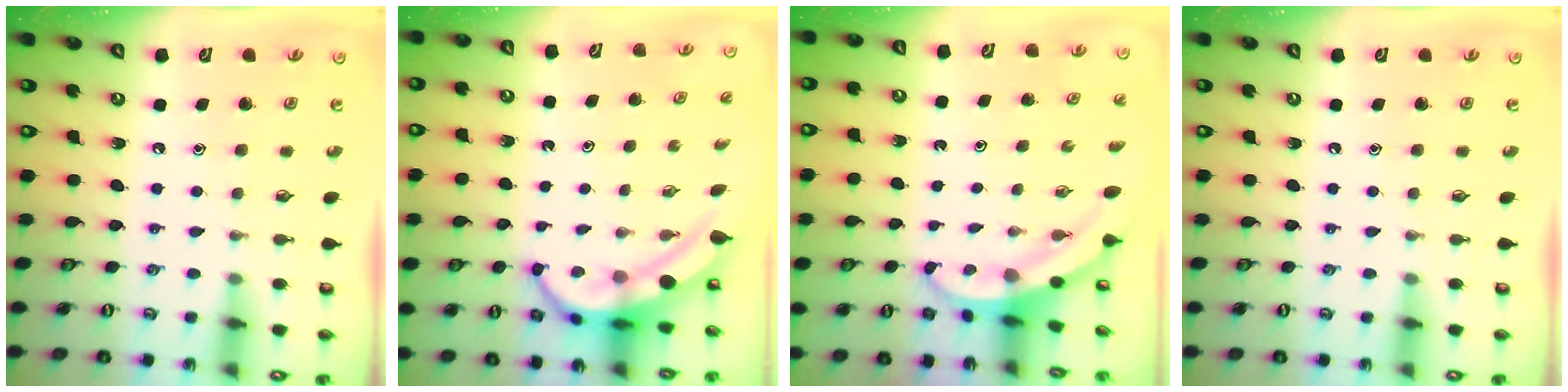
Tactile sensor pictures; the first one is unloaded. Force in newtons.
{"total": 6.1, "press": 6.1, "slide": 0.6}
{"total": 3.5, "press": 3.5, "slide": 0.1}
{"total": 0.0}